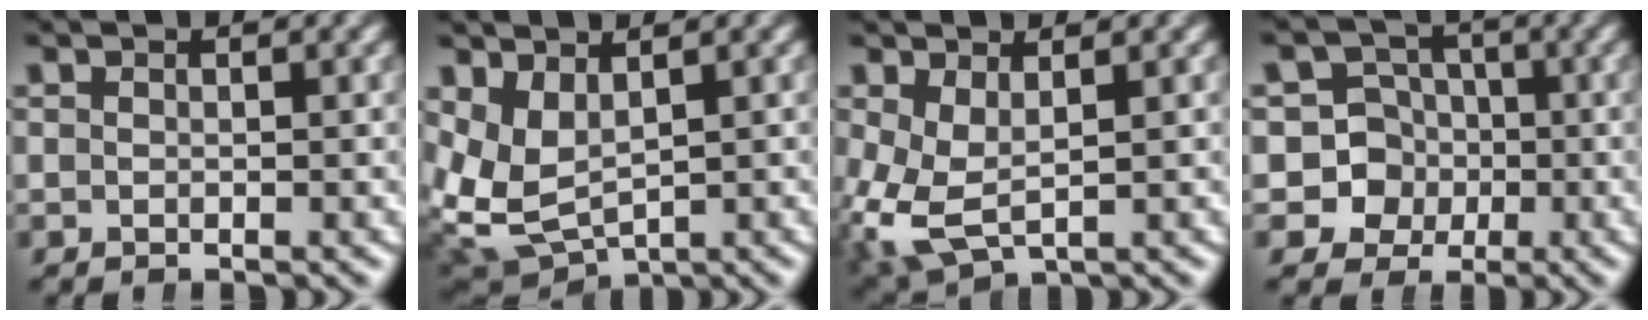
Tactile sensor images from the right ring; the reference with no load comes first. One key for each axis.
{"total": 8.7, "fx": 0.0, "fy": 7.5, "fz": 4.5, "tx": -0.142, "ty": -0.047, "tz": 0.015}
{"total": 5.1, "fx": -1.0, "fy": 4.0, "fz": 3.0, "tx": -0.103, "ty": -0.044, "tz": 0.005}
{"total": 10.9, "fx": -2.0, "fy": 10.3, "fz": 3.2, "tx": -0.098, "ty": -0.048, "tz": -0.031}